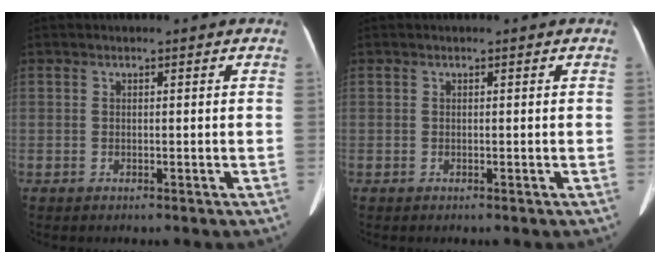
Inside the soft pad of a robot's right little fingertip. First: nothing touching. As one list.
[{"total": 0.0}]